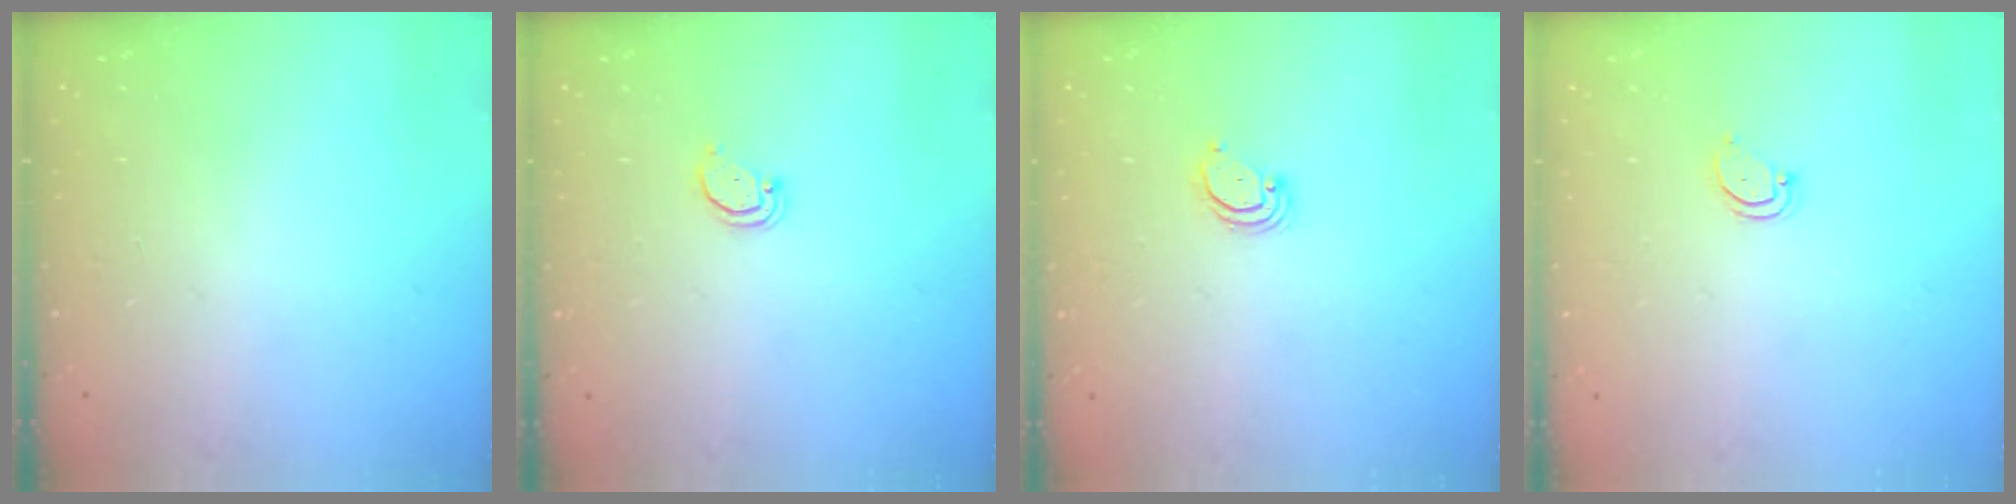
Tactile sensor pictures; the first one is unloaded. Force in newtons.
{"total": 2.0, "press": 2.0, "slide": 0.2}
{"total": 2.3, "press": 2.3, "slide": 0.2}
{"total": 2.8, "press": 2.8, "slide": 0.2}